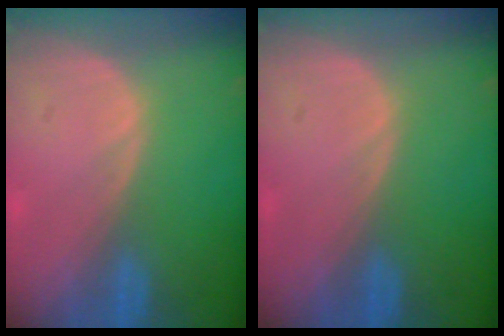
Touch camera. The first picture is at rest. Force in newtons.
{"total": 0.0}